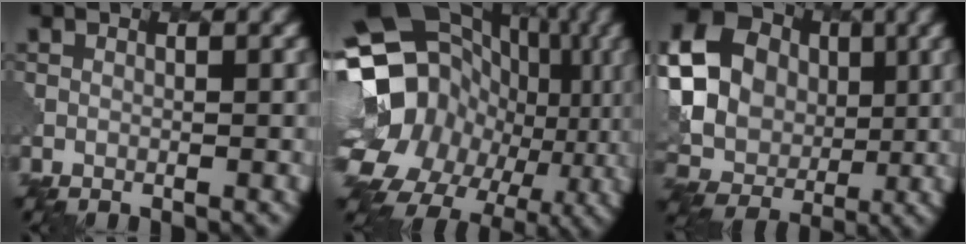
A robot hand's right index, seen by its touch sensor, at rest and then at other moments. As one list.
[{"total": 20.6, "force": [-1.2, 17.4, 11.0], "torque": [-0.203, 0.019, -0.036]}, {"total": 22.9, "force": [5.1, 20.5, 8.8], "torque": [-0.215, 0.024, 0.046]}]